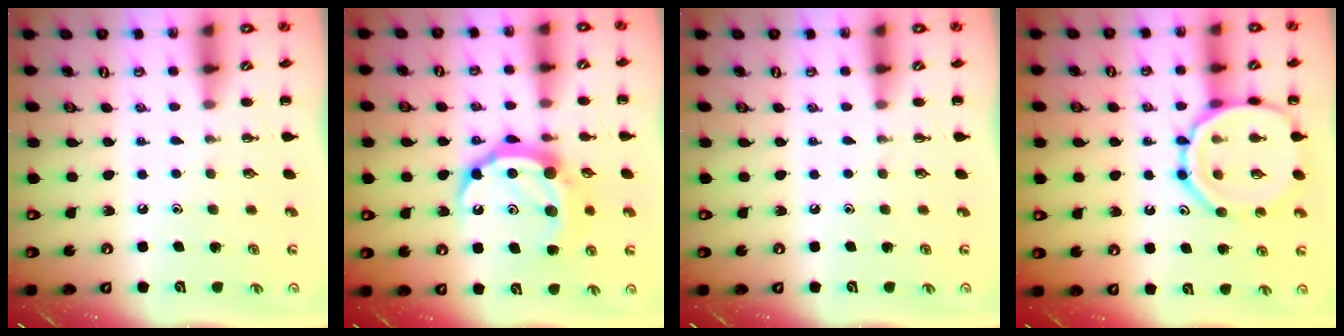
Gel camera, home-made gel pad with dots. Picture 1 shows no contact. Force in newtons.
{"total": 14.6, "press": 14.6, "slide": 1.0}
{"total": 0.0}
{"total": 15.3, "press": 15.2, "slide": 1.1}